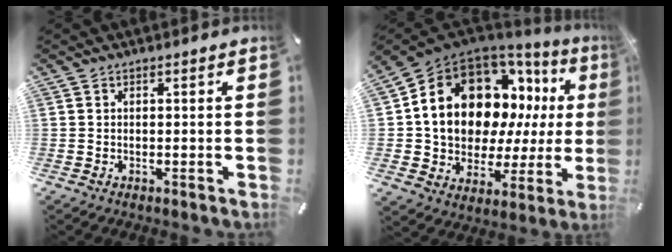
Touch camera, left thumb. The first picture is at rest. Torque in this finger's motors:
{"motor_torque": [2.50, 2.51, 1.71, -1.06, 0.42]}